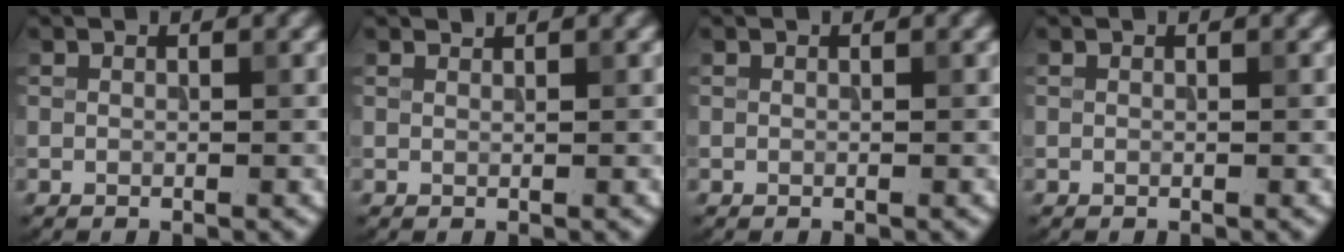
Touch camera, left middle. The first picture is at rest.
{"total": 0.5, "force": [0.5, 0.0, 0.0], "torque": [0.004, -0.002, 0.011]}
{"total": 0.0}
{"total": 0.0}